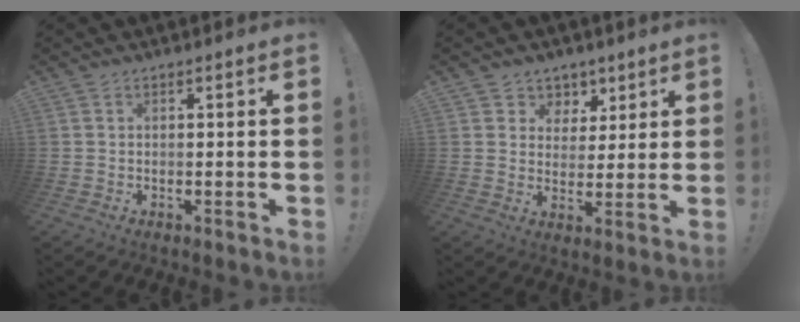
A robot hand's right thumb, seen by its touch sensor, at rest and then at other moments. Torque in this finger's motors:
{"motor_torque": [-0.19, 0.00, -0.25, 0.28, 0.12]}